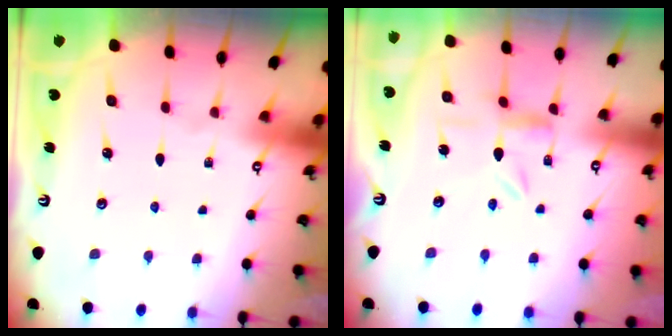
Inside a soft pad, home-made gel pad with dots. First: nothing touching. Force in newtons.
{"total": 3.1, "press": 3.1, "slide": 0.3}